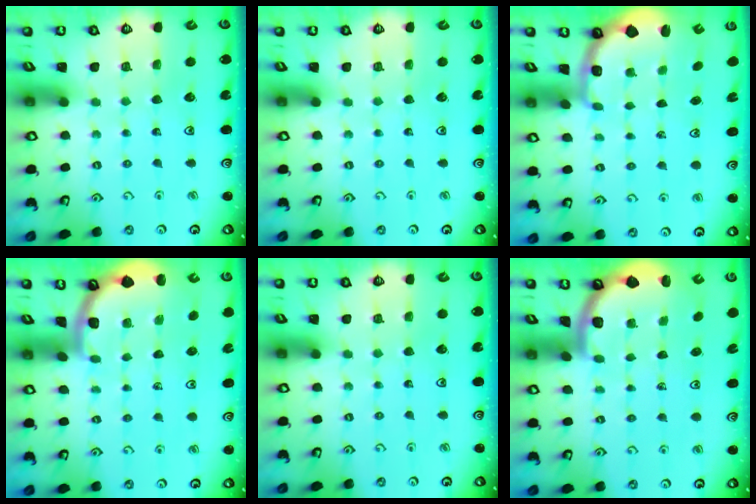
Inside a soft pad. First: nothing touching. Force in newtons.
{"total": 0.0}
{"total": 2.5, "press": 1.2, "slide": 2.2}
{"total": 1.7, "press": 1.7, "slide": 0.0}
{"total": 0.0}
{"total": 1.8, "press": 1.8, "slide": 0.1}